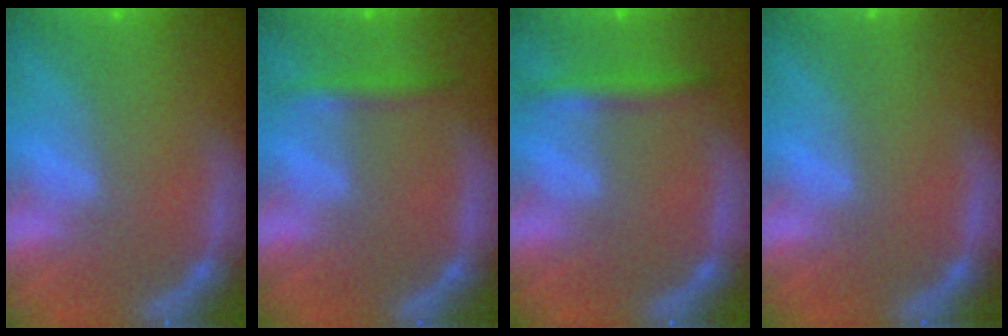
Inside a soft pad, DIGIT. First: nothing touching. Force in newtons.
{"total": 1.9}
{"total": 2.4}
{"total": 0.9}